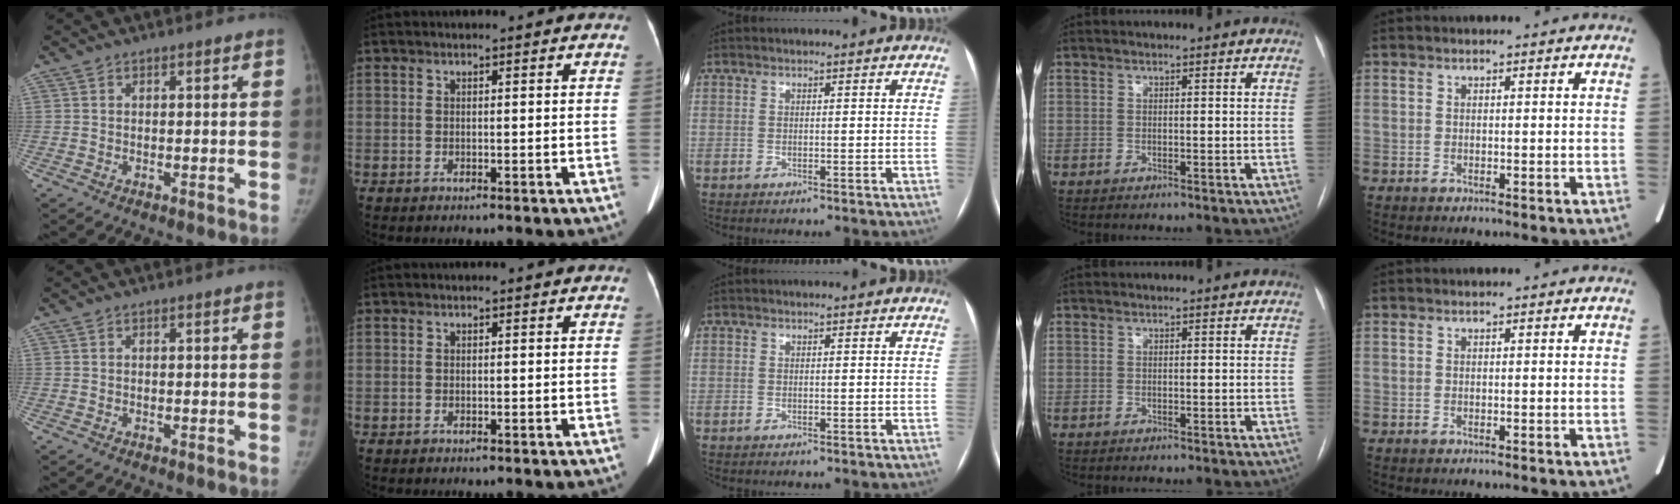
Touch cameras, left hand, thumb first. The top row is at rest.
{}